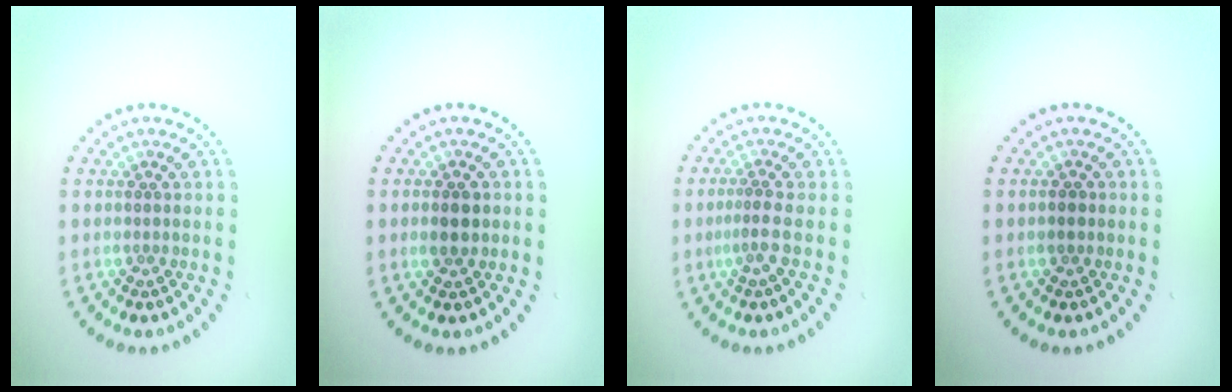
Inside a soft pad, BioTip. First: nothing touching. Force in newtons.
{"total": 1.6, "press": 1.6, "slide": 0.2}
{"total": 1.5, "press": 1.1, "slide": 1.1}
{"total": 0.9, "press": 0.8, "slide": 0.3}